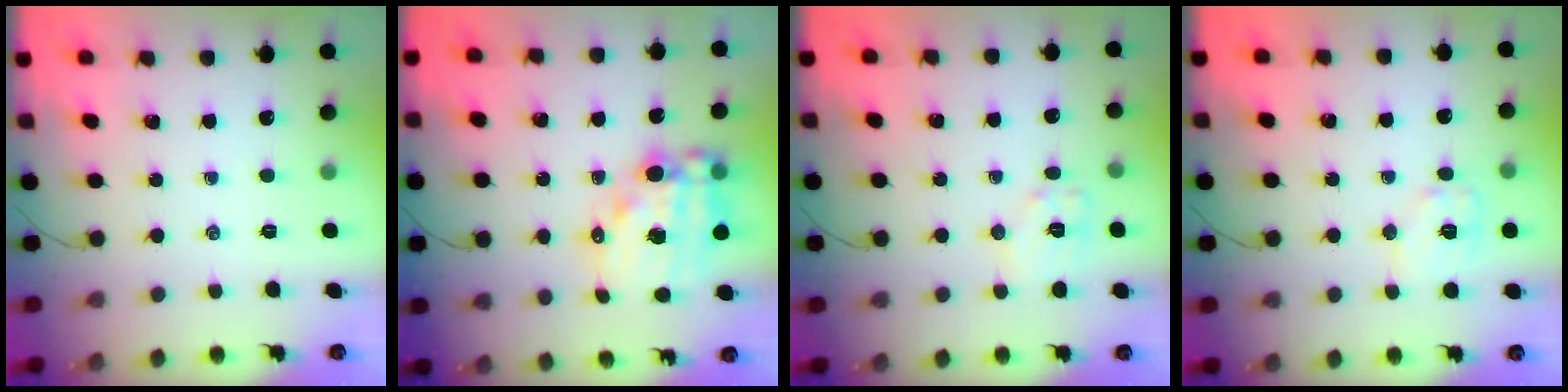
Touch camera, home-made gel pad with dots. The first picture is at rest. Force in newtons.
{"total": 16.6, "press": 16.2, "slide": 3.6}
{"total": 7.3, "press": 7.3, "slide": 0.6}
{"total": 8.1, "press": 8.1, "slide": 0.6}